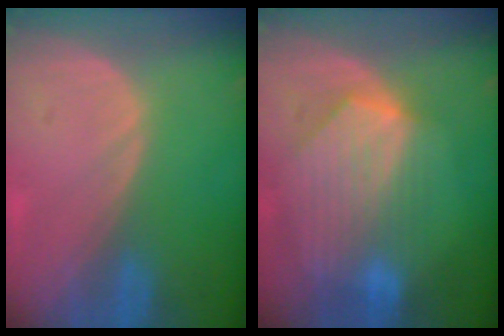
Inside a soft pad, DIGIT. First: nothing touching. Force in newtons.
{"total": 8.6, "press": 7.8, "slide": 3.7}